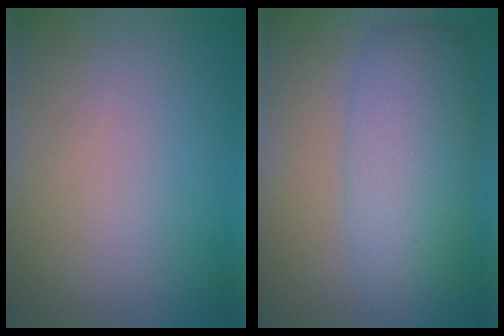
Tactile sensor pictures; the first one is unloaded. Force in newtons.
{"total": 6.7, "press": 6.7, "slide": 0.1}